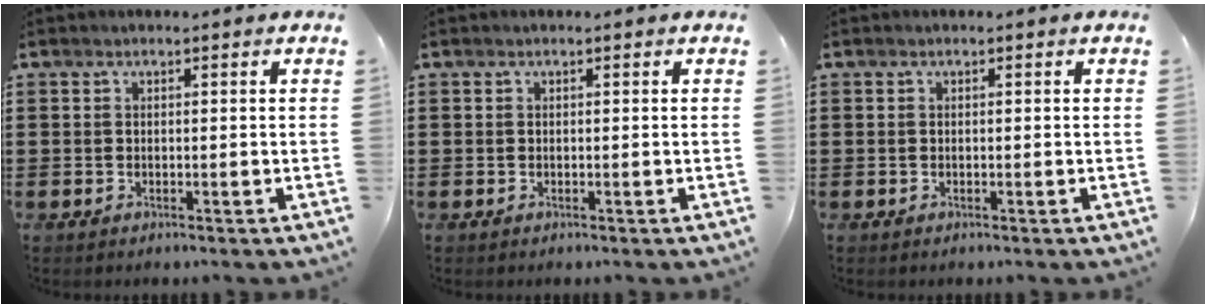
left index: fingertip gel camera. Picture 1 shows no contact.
{"total": 0.0}
{"total": 0.0}